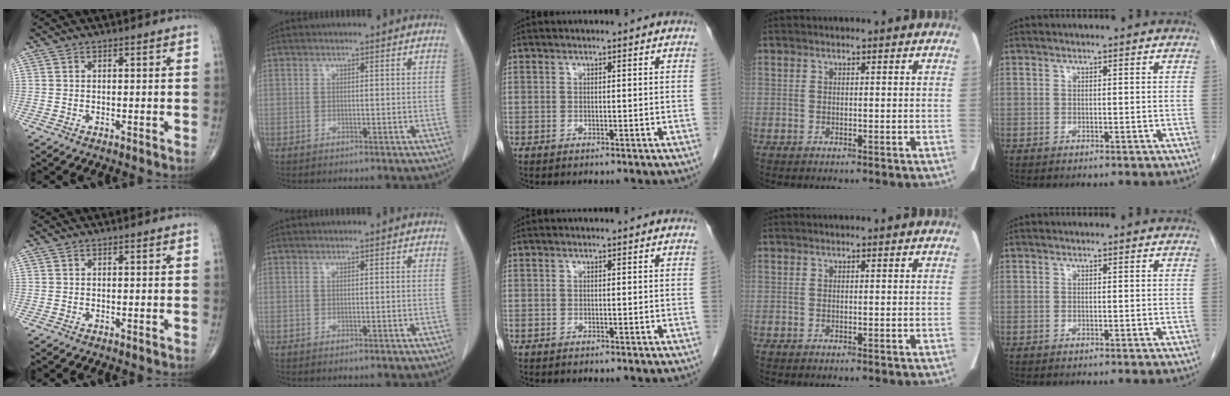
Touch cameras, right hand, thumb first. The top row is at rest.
{}